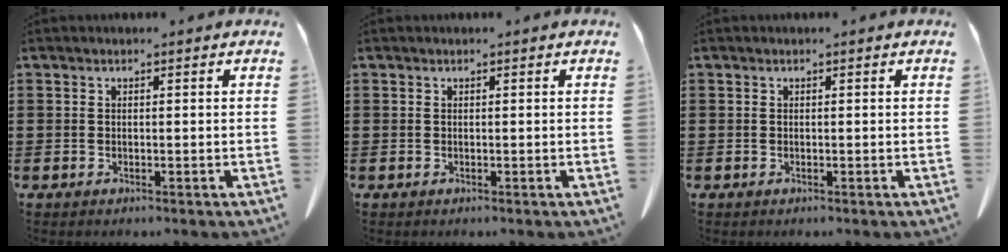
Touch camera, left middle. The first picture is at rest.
{"total": 0.0}
{"total": 0.0}